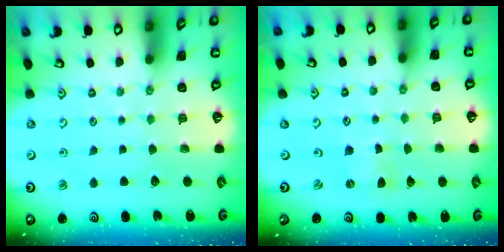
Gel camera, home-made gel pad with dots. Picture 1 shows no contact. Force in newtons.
{"total": 0.0}